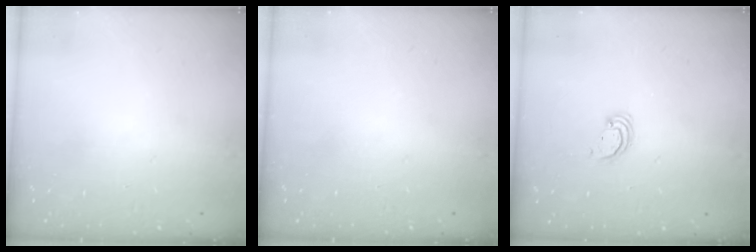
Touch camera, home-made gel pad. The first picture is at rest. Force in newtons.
{"total": 0.0}
{"total": 2.8, "press": 2.8, "slide": 0.2}